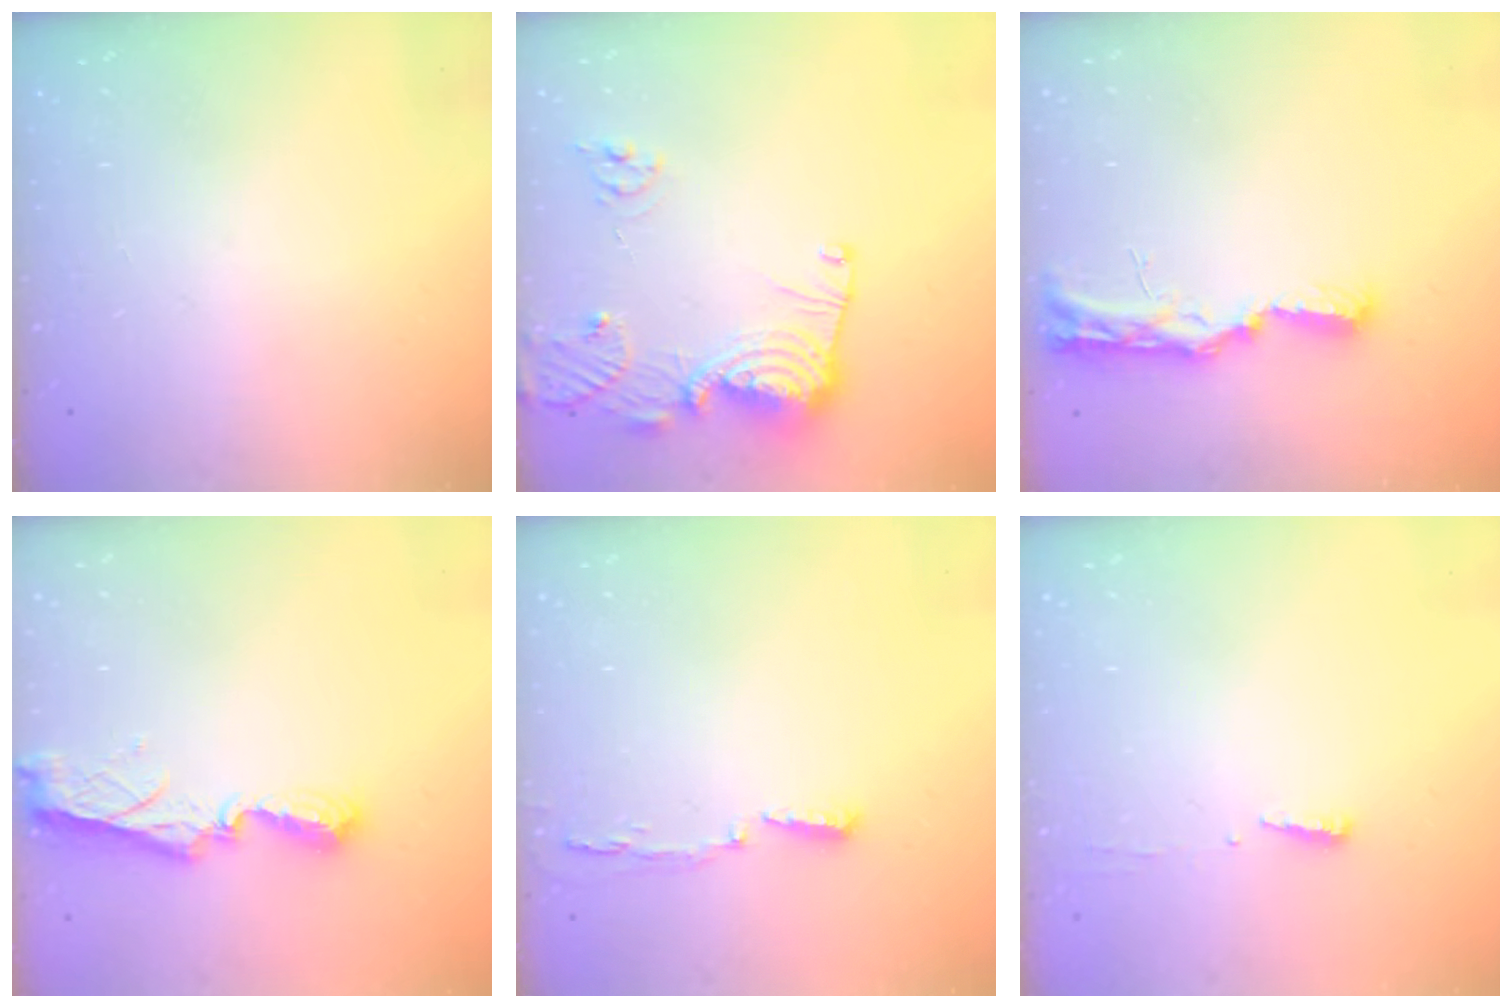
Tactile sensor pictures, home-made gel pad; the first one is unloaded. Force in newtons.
{"total": 15.3, "press": 15.2, "slide": 1.7}
{"total": 8.8, "press": 8.7, "slide": 0.9}
{"total": 8.5, "press": 8.5, "slide": 0.8}
{"total": 4.1, "press": 4.0, "slide": 1.1}
{"total": 3.7, "press": 3.7, "slide": 0.5}